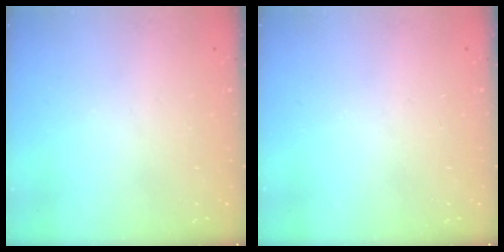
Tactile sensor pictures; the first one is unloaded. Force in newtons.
{"total": 0.0}